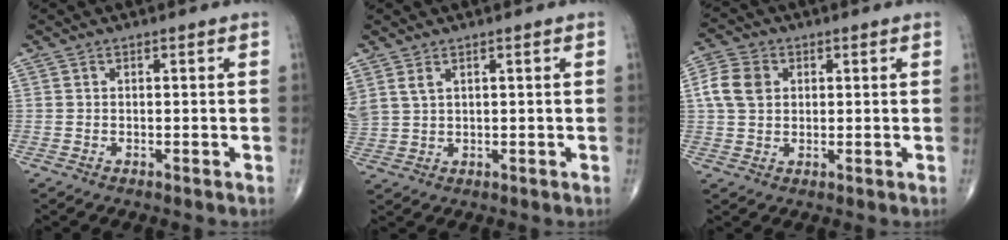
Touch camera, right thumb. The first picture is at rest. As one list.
[{"total": 4.4, "force": [2.4, 2.3, 2.8], "torque": [-0.070, -0.001, 0.063]}, {"total": 6.6, "force": [1.4, 5.1, 4.0], "torque": [-0.076, 0.007, 0.023]}]